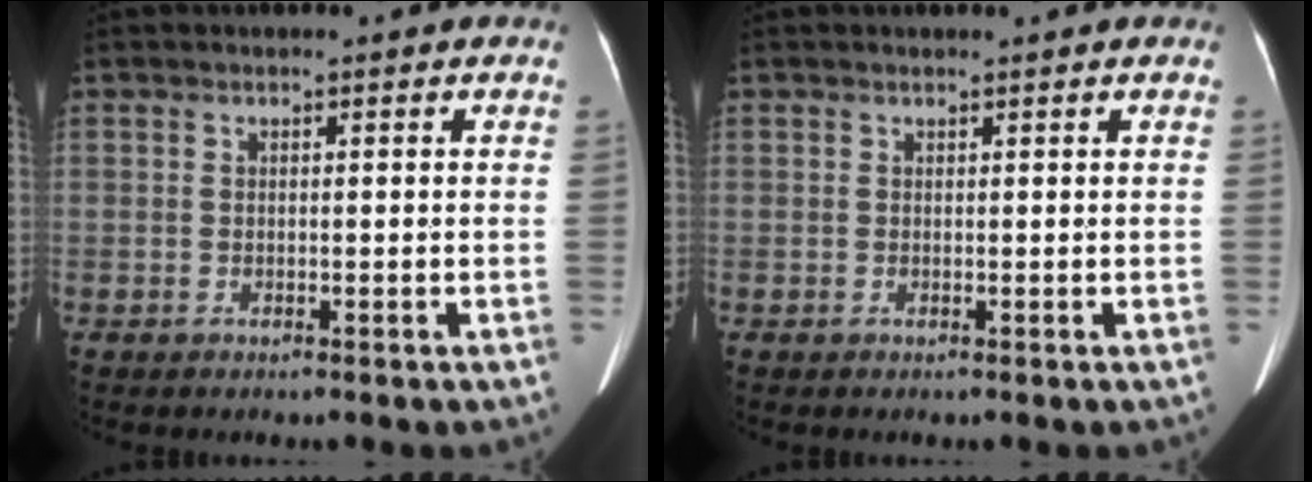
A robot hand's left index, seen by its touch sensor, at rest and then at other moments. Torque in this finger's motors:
{"motor_torque": [0.00, 0.11, -0.25, -0.03]}